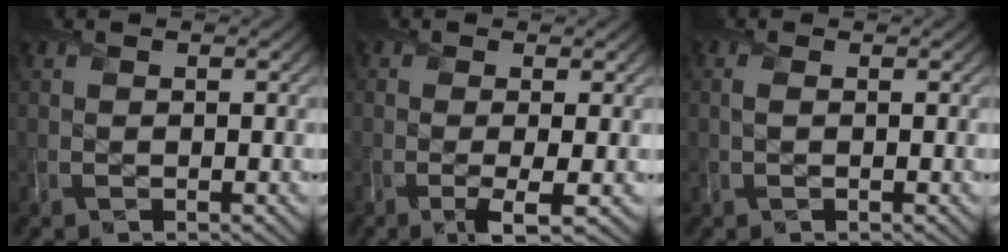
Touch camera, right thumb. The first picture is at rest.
{"total": 2.6, "force": [-0.5, 0.2, 2.6], "torque": [-0.050, -0.002, -0.014]}
{"total": 0.7, "force": [0.2, 0.3, 0.6], "torque": [-0.019, 0.002, 0.002]}